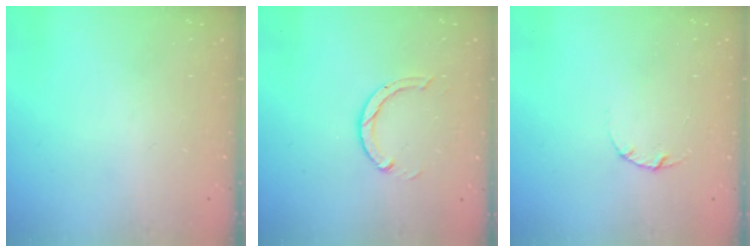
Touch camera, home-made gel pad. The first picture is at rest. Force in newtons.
{"total": 3.0, "press": 3.0, "slide": 0.3}
{"total": 3.0, "press": 3.0, "slide": 0.4}